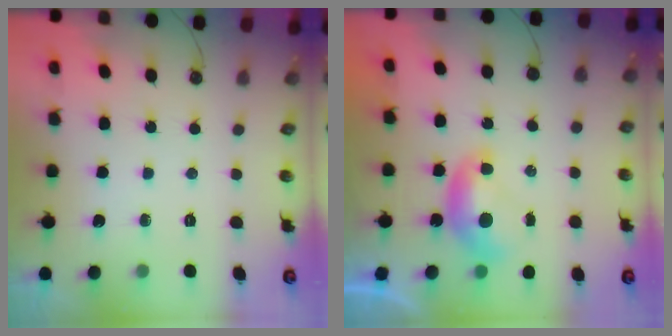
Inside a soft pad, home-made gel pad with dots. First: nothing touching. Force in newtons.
{"total": 0.0}